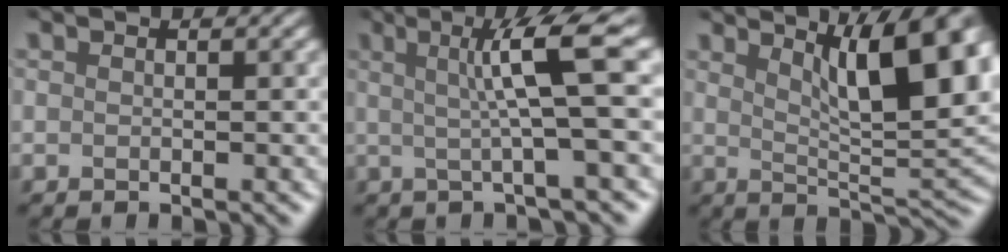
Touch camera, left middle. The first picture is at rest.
{"total": 5.3, "force": [1.0, 0.1, 5.2], "torque": [-0.092, 0.017, 0.024]}
{"total": 9.7, "force": [3.9, 2.2, 8.7], "torque": [-0.103, 0.014, 0.070]}